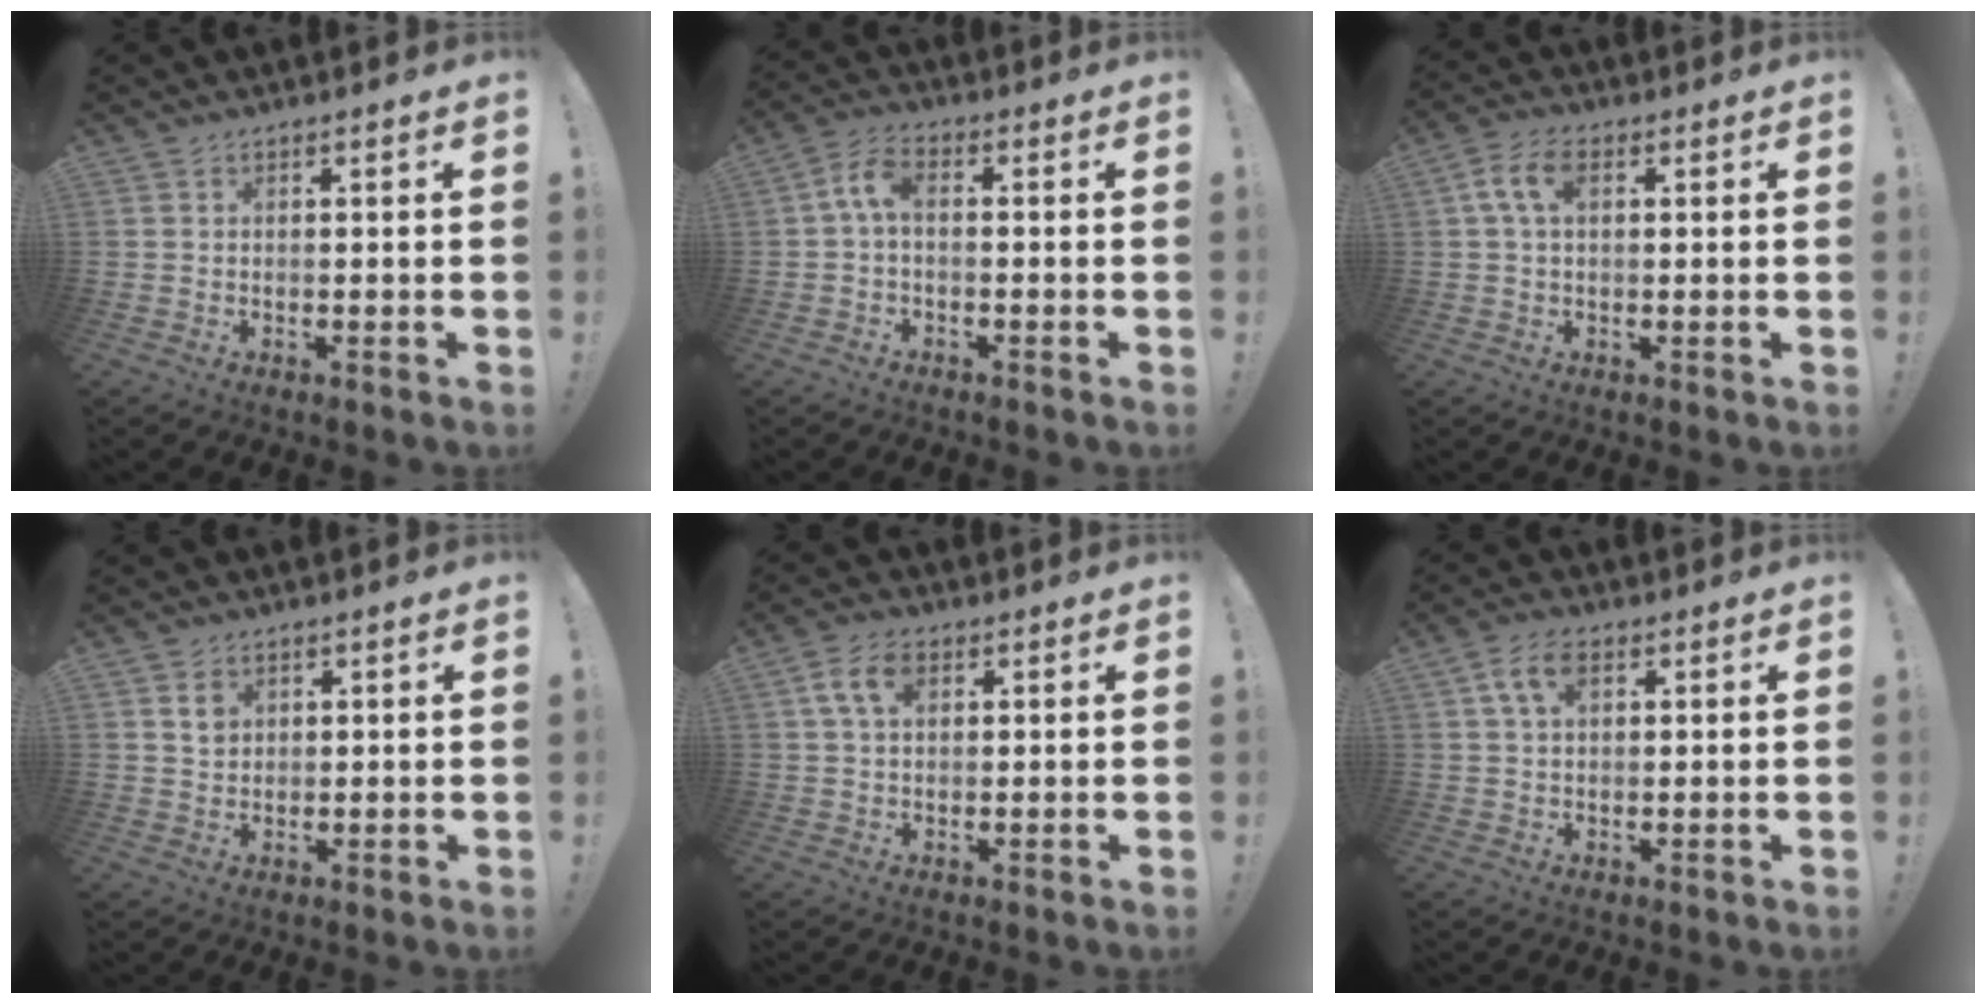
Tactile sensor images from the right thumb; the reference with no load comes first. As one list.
[{"total": 5.9, "force": [0.1, 2.8, 5.2], "torque": [-0.112, 0.005, 0.003]}, {"total": 7.2, "force": [1.9, 4.2, 5.6], "torque": [-0.111, 0.010, 0.036]}, {"total": 3.5, "force": [1.7, 2.8, 1.2], "torque": [-0.005, -0.003, 0.028]}, {"total": 7.3, "force": [2.3, 4.7, 5.1], "torque": [-0.097, 0.008, 0.044]}, {"total": 6.7, "force": [2.6, 4.0, 4.7], "torque": [-0.085, 0.007, 0.048]}]